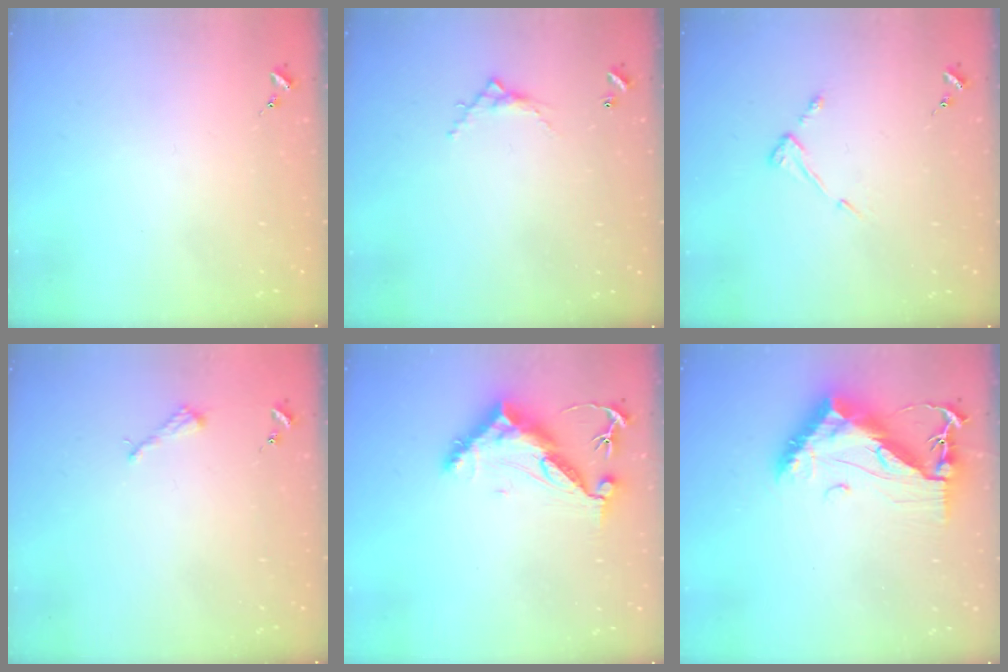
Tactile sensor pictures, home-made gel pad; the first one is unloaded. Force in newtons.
{"total": 5.2, "press": 5.2, "slide": 0.2}
{"total": 5.2, "press": 5.1, "slide": 0.6}
{"total": 2.6, "press": 2.6, "slide": 0.3}
{"total": 11.4, "press": 11.4, "slide": 0.8}
{"total": 13.2, "press": 13.2, "slide": 1.2}